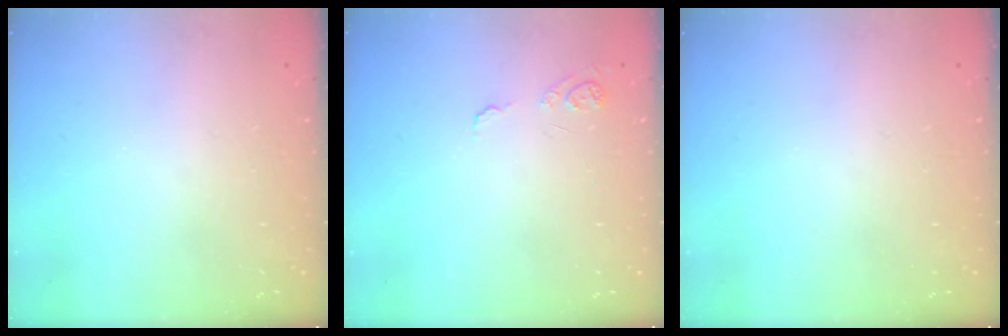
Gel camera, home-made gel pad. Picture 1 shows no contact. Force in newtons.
{"total": 7.2, "press": 7.2, "slide": 0.7}
{"total": 0.0}